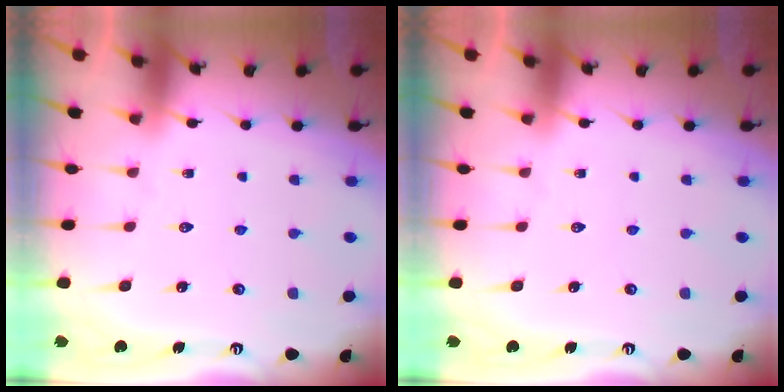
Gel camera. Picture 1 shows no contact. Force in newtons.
{"total": 0.0}